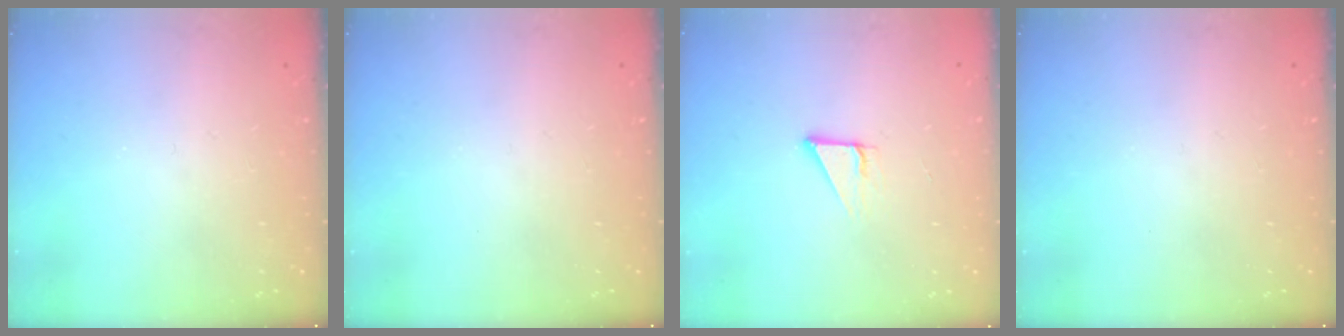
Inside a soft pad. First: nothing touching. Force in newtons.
{"total": 0.0}
{"total": 2.9, "press": 2.9, "slide": 0.2}
{"total": 0.0}